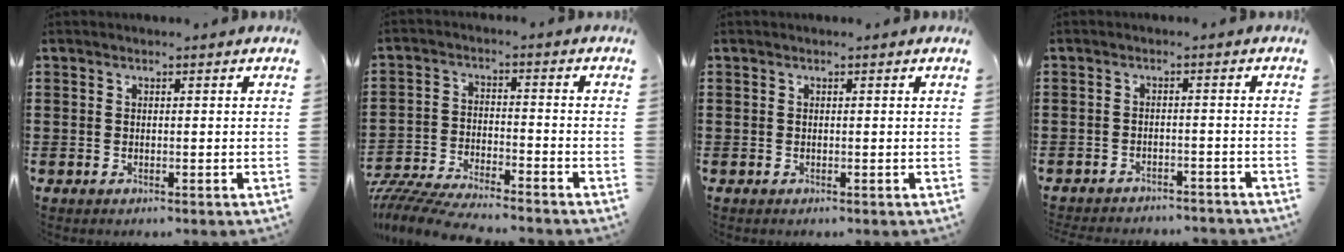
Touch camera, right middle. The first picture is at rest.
{"total": 6.4, "force": [-6.2, 0.2, 1.3], "torque": [-0.035, -0.002, -0.126]}
{"total": 0.0}
{"total": 2.5, "force": [-2.5, 0.2, 0.0], "torque": [-0.006, 0.000, -0.054]}